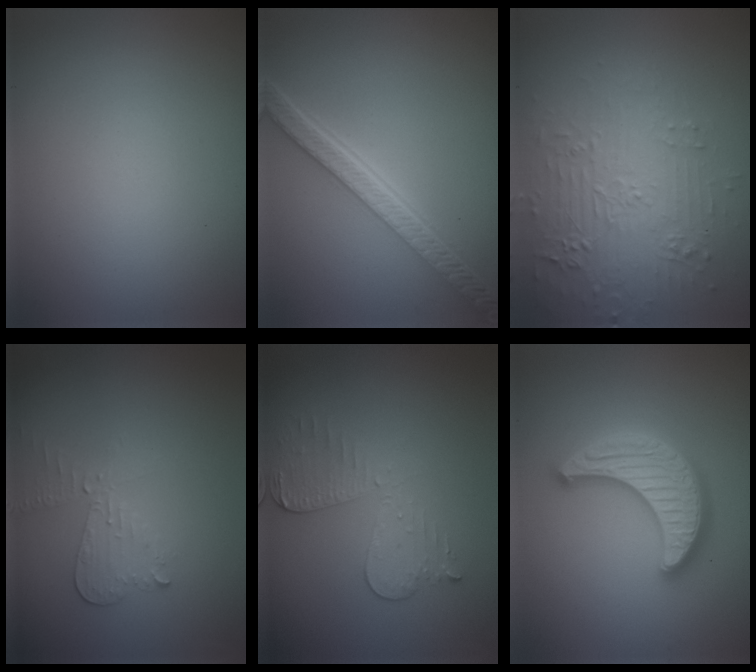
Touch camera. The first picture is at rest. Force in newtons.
{"total": 5.3, "press": 4.1, "slide": 3.3}
{"total": 4.2, "press": 3.8, "slide": 1.8}
{"total": 2.1, "press": 2.1, "slide": 0.1}
{"total": 2.9, "press": 2.6, "slide": 1.4}
{"total": 4.8, "press": 4.7, "slide": 1.1}